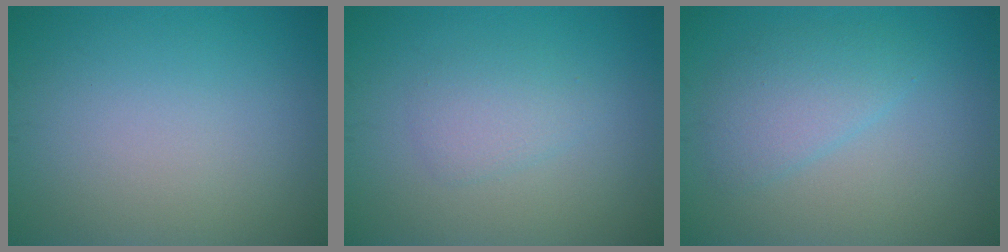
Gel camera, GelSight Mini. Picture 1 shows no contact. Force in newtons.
{"total": 1.8, "press": 1.8, "slide": 0.0}
{"total": 3.0, "press": 3.0, "slide": 0.2}